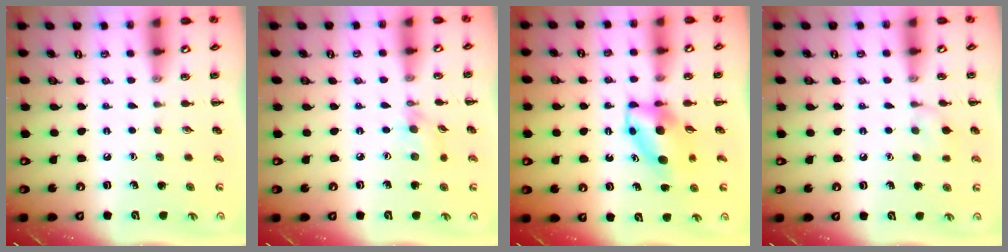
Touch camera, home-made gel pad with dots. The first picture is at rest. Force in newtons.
{"total": 3.3, "press": 3.1, "slide": 1.1}
{"total": 6.5, "press": 6.4, "slide": 1.4}
{"total": 6.7, "press": 6.4, "slide": 2.0}